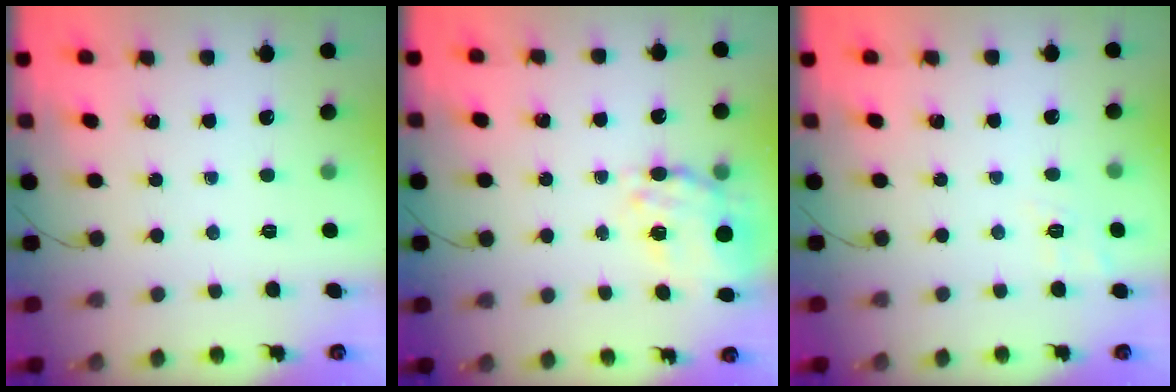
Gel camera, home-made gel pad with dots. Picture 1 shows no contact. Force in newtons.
{"total": 9.6, "press": 8.9, "slide": 3.8}
{"total": 6.9, "press": 6.5, "slide": 2.1}